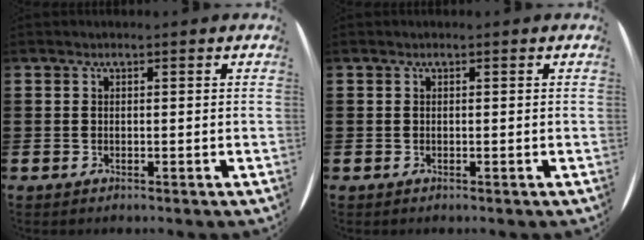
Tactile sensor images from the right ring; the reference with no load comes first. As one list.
[{"total": 0.0}]